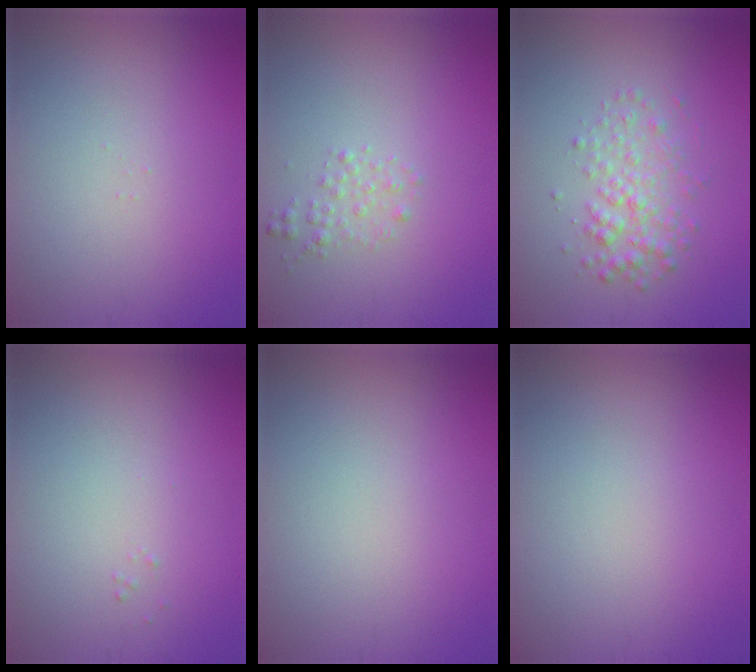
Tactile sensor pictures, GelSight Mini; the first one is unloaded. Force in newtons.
{"total": 1.2, "press": 1.2, "slide": 0.1}
{"total": 2.7, "press": 2.7, "slide": 0.1}
{"total": 0.0}
{"total": 0.0}
{"total": 0.0}